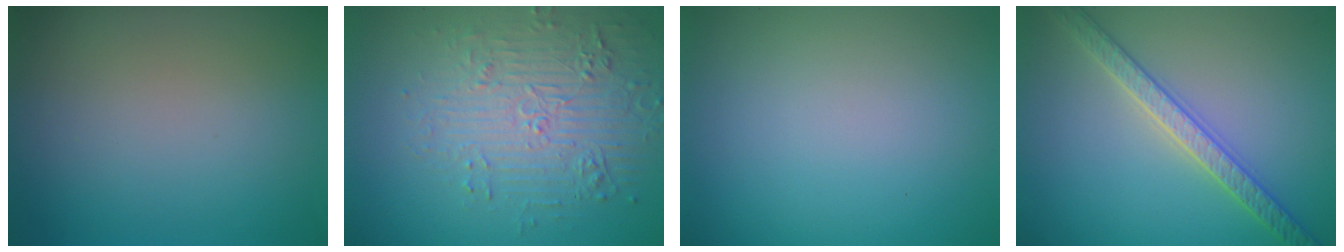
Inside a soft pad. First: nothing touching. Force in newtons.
{"total": 4.8, "press": 4.2, "slide": 2.4}
{"total": 0.0}
{"total": 3.4, "press": 3.4, "slide": 0.6}